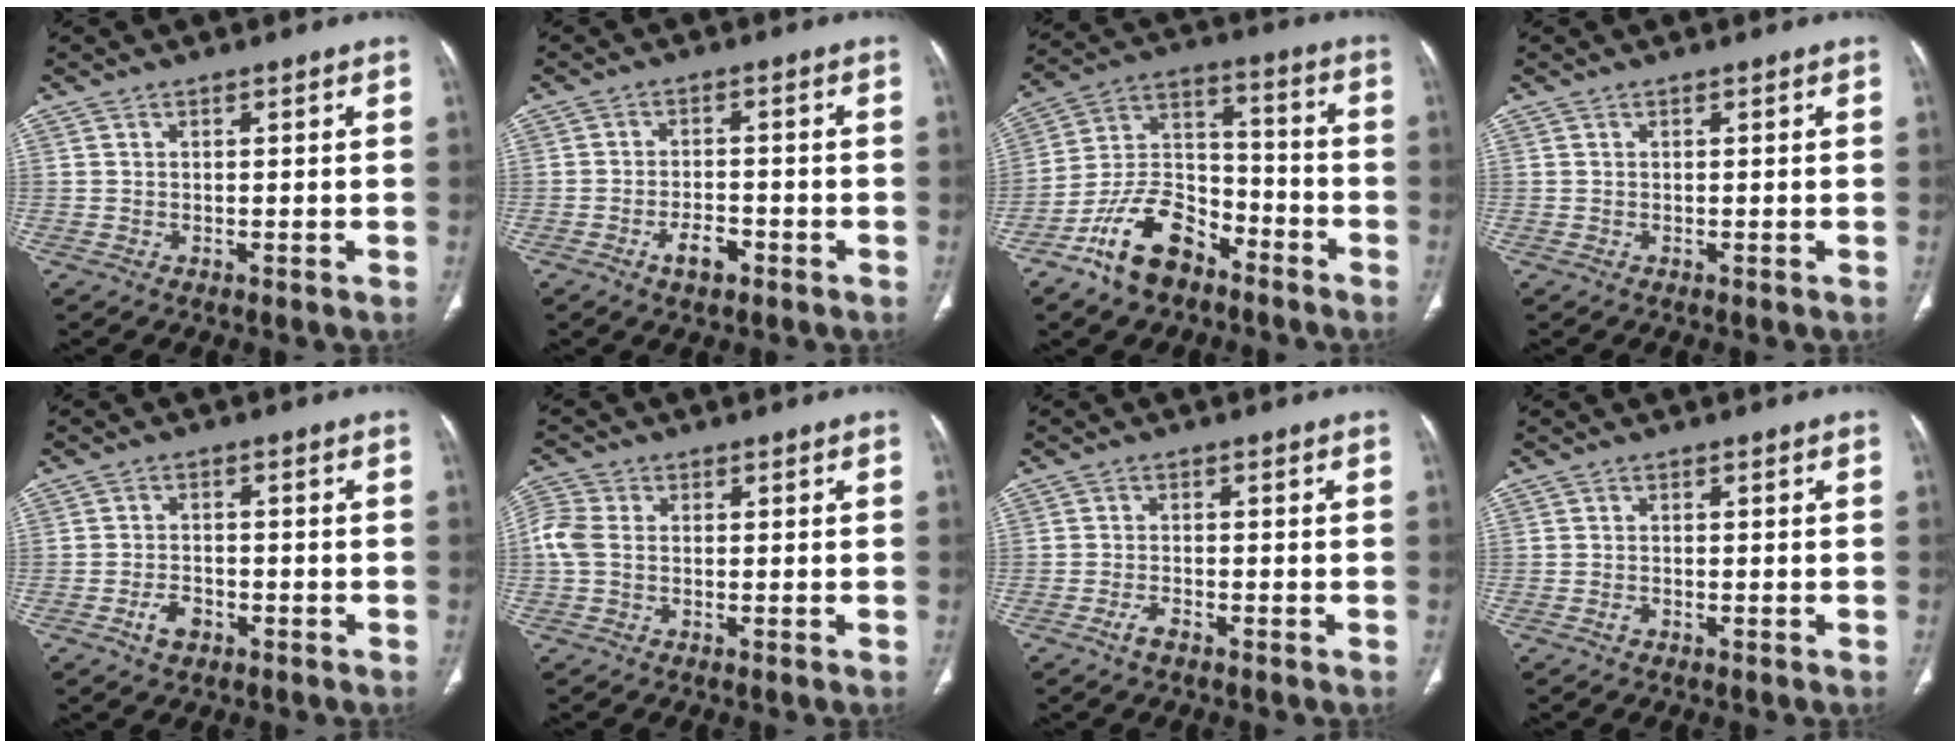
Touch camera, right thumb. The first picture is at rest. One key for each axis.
{"total": 4.6, "fx": -2.5, "fy": 2.3, "fz": 3.0, "tx": -0.046, "ty": 0.017, "tz": -0.042}
{"total": 14.5, "fx": -9.5, "fy": 8.2, "fz": 7.5, "tx": -0.115, "ty": 0.079, "tz": -0.178}
{"total": 0.0}
{"total": 4.0, "fx": -2.1, "fy": 2.6, "fz": 2.3, "tx": -0.034, "ty": 0.015, "tz": -0.035}
{"total": 4.8, "fx": -0.2, "fy": 3.6, "fz": 3.2, "tx": -0.090, "ty": 0.012, "tz": -0.010}
{"total": 2.5, "fx": -1.7, "fy": 1.0, "fz": 1.6, "tx": -0.037, "ty": 0.009, "tz": -0.035}
{"total": 1.0, "fx": -0.6, "fy": 0.6, "fz": 0.6, "tx": -0.010, "ty": 0.003, "tz": -0.013}